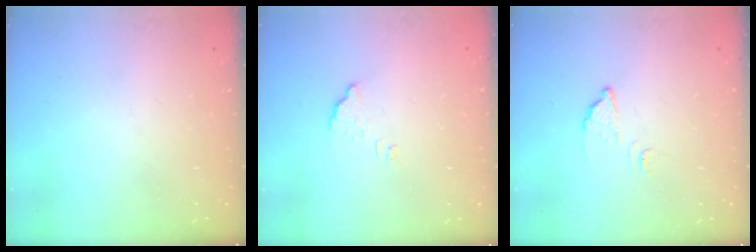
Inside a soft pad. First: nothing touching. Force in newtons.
{"total": 2.3, "press": 2.3, "slide": 0.1}
{"total": 2.1, "press": 2.1, "slide": 0.1}